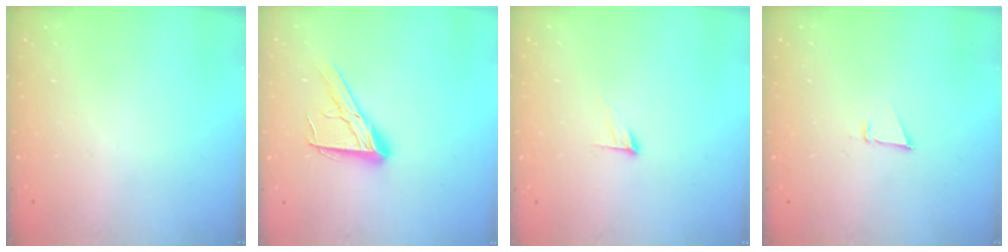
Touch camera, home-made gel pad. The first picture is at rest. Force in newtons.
{"total": 13.9, "press": 13.8, "slide": 1.3}
{"total": 4.5, "press": 4.5, "slide": 0.4}
{"total": 2.6, "press": 2.5, "slide": 0.8}